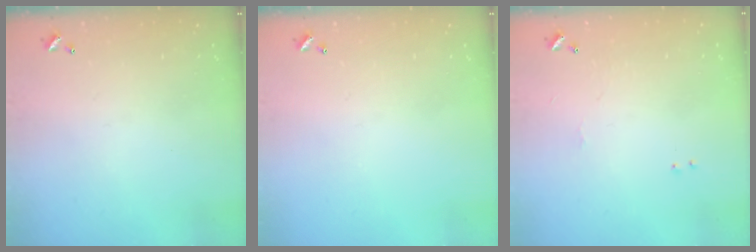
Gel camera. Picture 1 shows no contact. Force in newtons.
{"total": 0.0}
{"total": 1.8, "press": 1.8, "slide": 0.6}